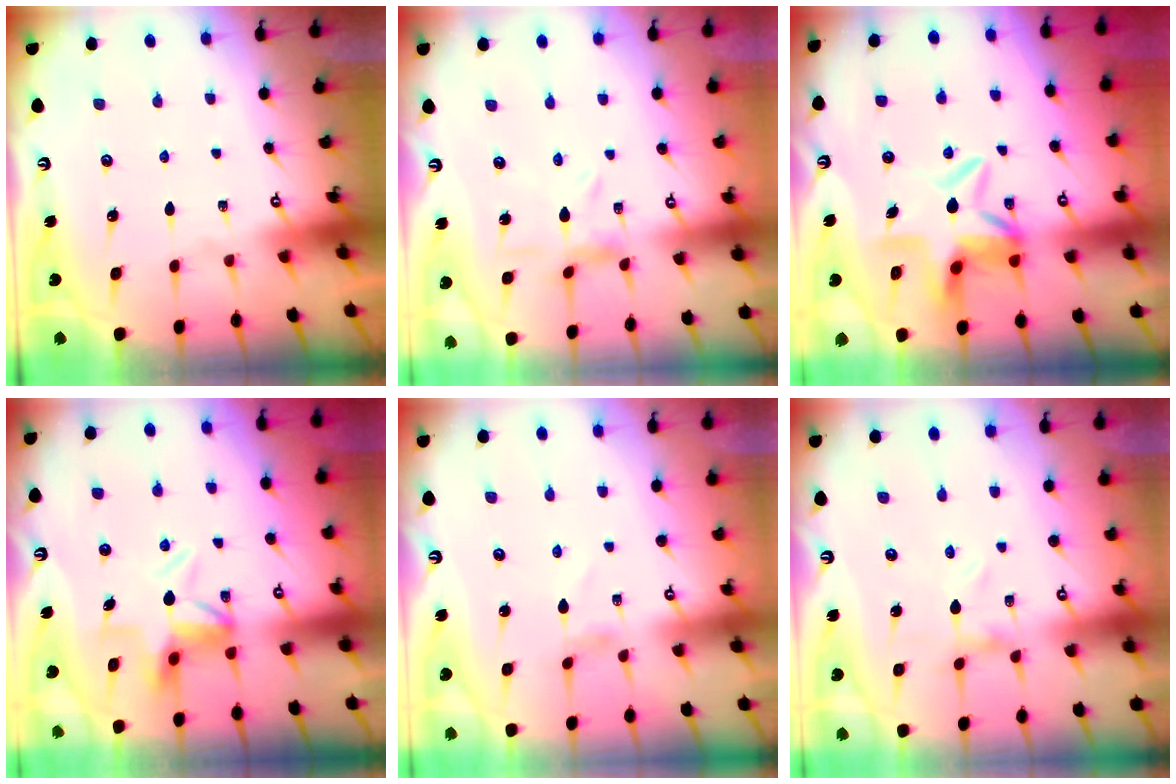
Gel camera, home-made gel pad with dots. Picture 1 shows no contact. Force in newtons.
{"total": 2.4, "press": 2.4, "slide": 0.3}
{"total": 7.3, "press": 6.9, "slide": 2.4}
{"total": 6.3, "press": 6.3, "slide": 0.3}
{"total": 1.3, "press": 1.2, "slide": 0.1}
{"total": 0.0}